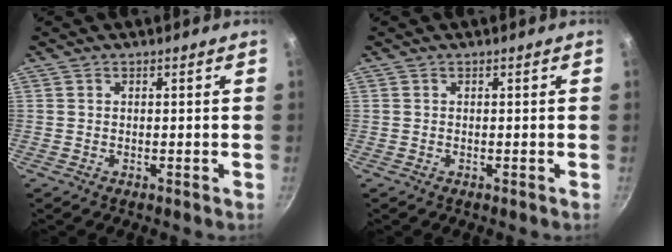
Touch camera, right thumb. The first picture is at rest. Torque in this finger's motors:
{"motor_torque": [0.47, -0.18, 0.24, 0.03, 0.05]}